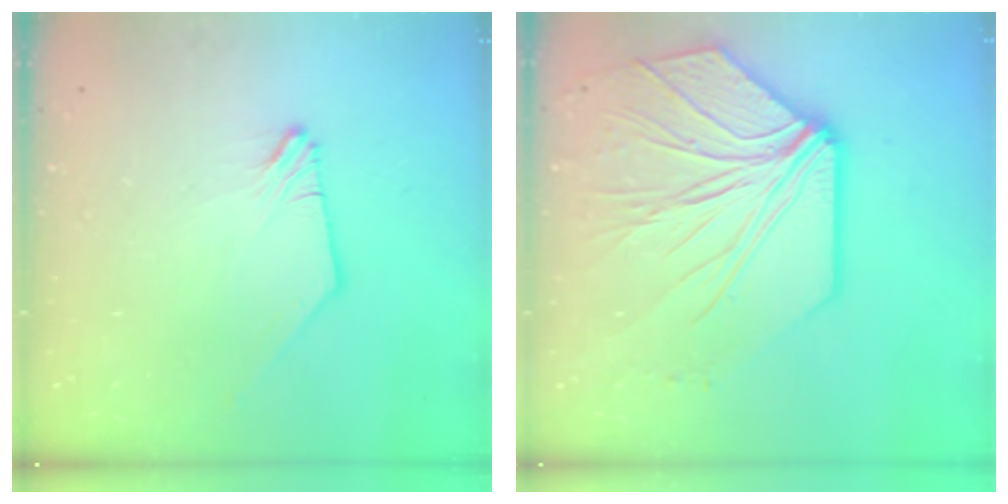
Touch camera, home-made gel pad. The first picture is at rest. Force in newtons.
{"total": 15.1, "press": 14.9, "slide": 2.5}